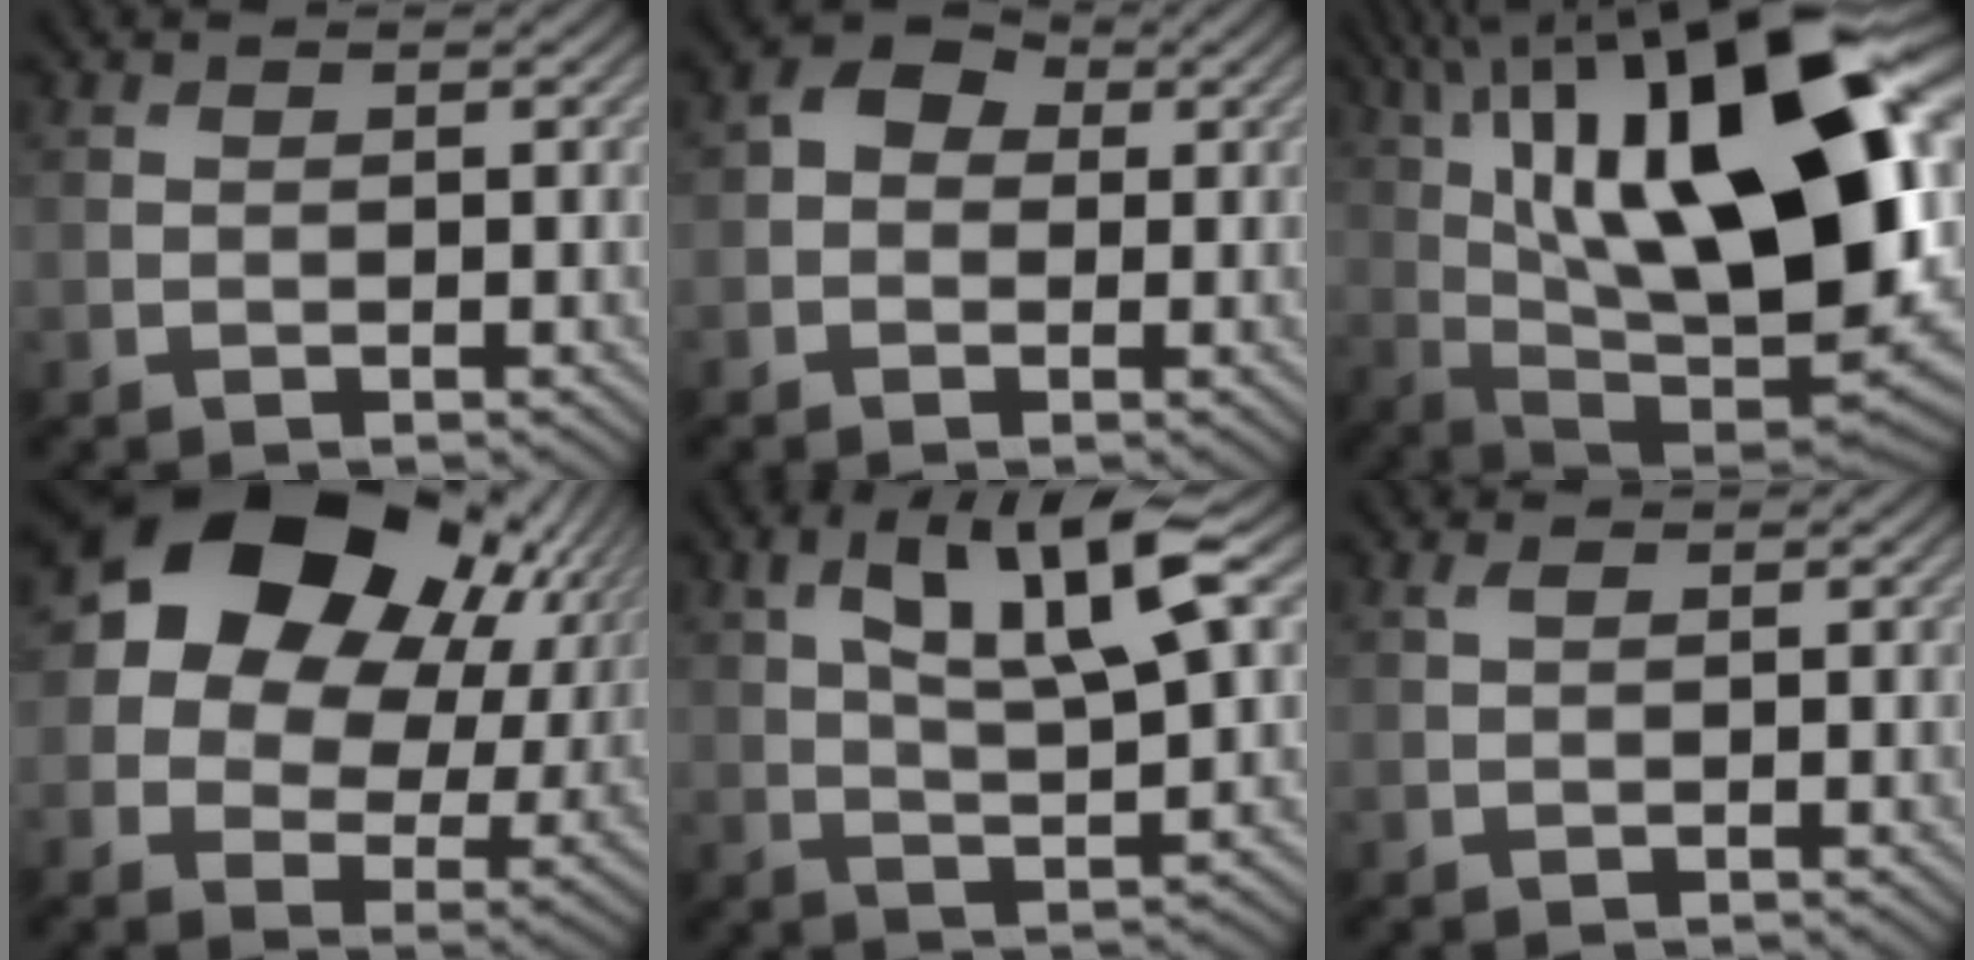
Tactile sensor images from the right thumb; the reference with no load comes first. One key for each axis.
{"total": 3.6, "fx": 0.3, "fy": 2.9, "fz": 2.1, "tx": -0.039, "ty": 0.007, "tz": -0.007}
{"total": 22.4, "fx": 6.6, "fy": 9.4, "fz": 19.2, "tx": -0.336, "ty": 0.040, "tz": 0.108}
{"total": 17.5, "fx": 5.5, "fy": 12.7, "fz": 10.6, "tx": -0.189, "ty": 0.007, "tz": 0.108}
{"total": 10.2, "fx": 3.9, "fy": 2.8, "fz": 9.0, "tx": -0.165, "ty": 0.012, "tz": 0.065}
{"total": 0.6, "fx": 0.3, "fy": 0.1, "fz": 0.6, "tx": -0.017, "ty": 0.006, "tz": 0.006}